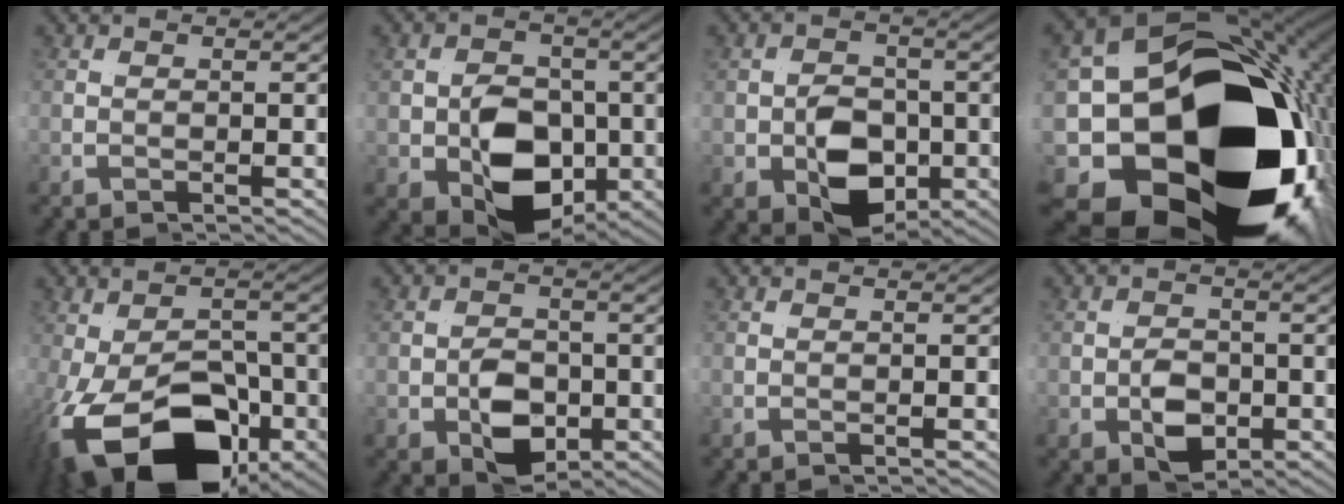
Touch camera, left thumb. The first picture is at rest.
{"total": 13.6, "force": [-1.3, 9.3, 9.8], "torque": [-0.161, -0.030, -0.013]}
{"total": 10.4, "force": [-0.5, 7.3, 7.3], "torque": [-0.122, -0.021, -0.004]}
{"total": 33.1, "force": [-3.4, 17.6, 27.8], "torque": [-0.437, -0.048, -0.023]}
{"total": 14.5, "force": [-4.5, 7.5, 11.6], "torque": [-0.206, -0.043, -0.049]}
{"total": 7.8, "force": [0.1, 5.6, 5.4], "torque": [-0.092, -0.016, 0.005]}
{"total": 0.0}
{"total": 6.3, "force": [0.3, 4.5, 4.4], "torque": [-0.074, -0.011, 0.008]}